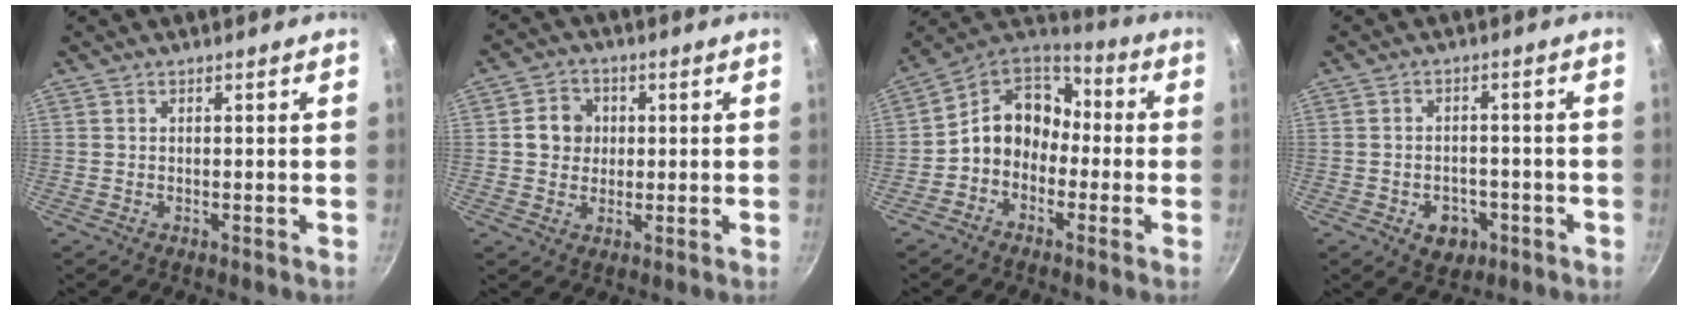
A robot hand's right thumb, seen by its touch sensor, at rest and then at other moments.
{"total": 5.9, "force": [0.7, 5.4, 2.4], "torque": [-0.007, 0.005, 0.003]}
{"total": 11.8, "force": [-1.9, 9.7, 6.4], "torque": [-0.069, 0.053, -0.058]}
{"total": 5.8, "force": [-2.4, 4.3, 3.0], "torque": [-0.026, 0.016, -0.025]}